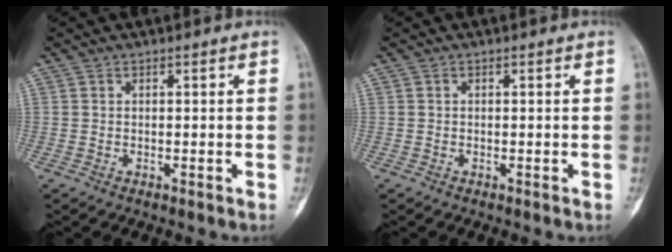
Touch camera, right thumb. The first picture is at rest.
{"total": 0.0}